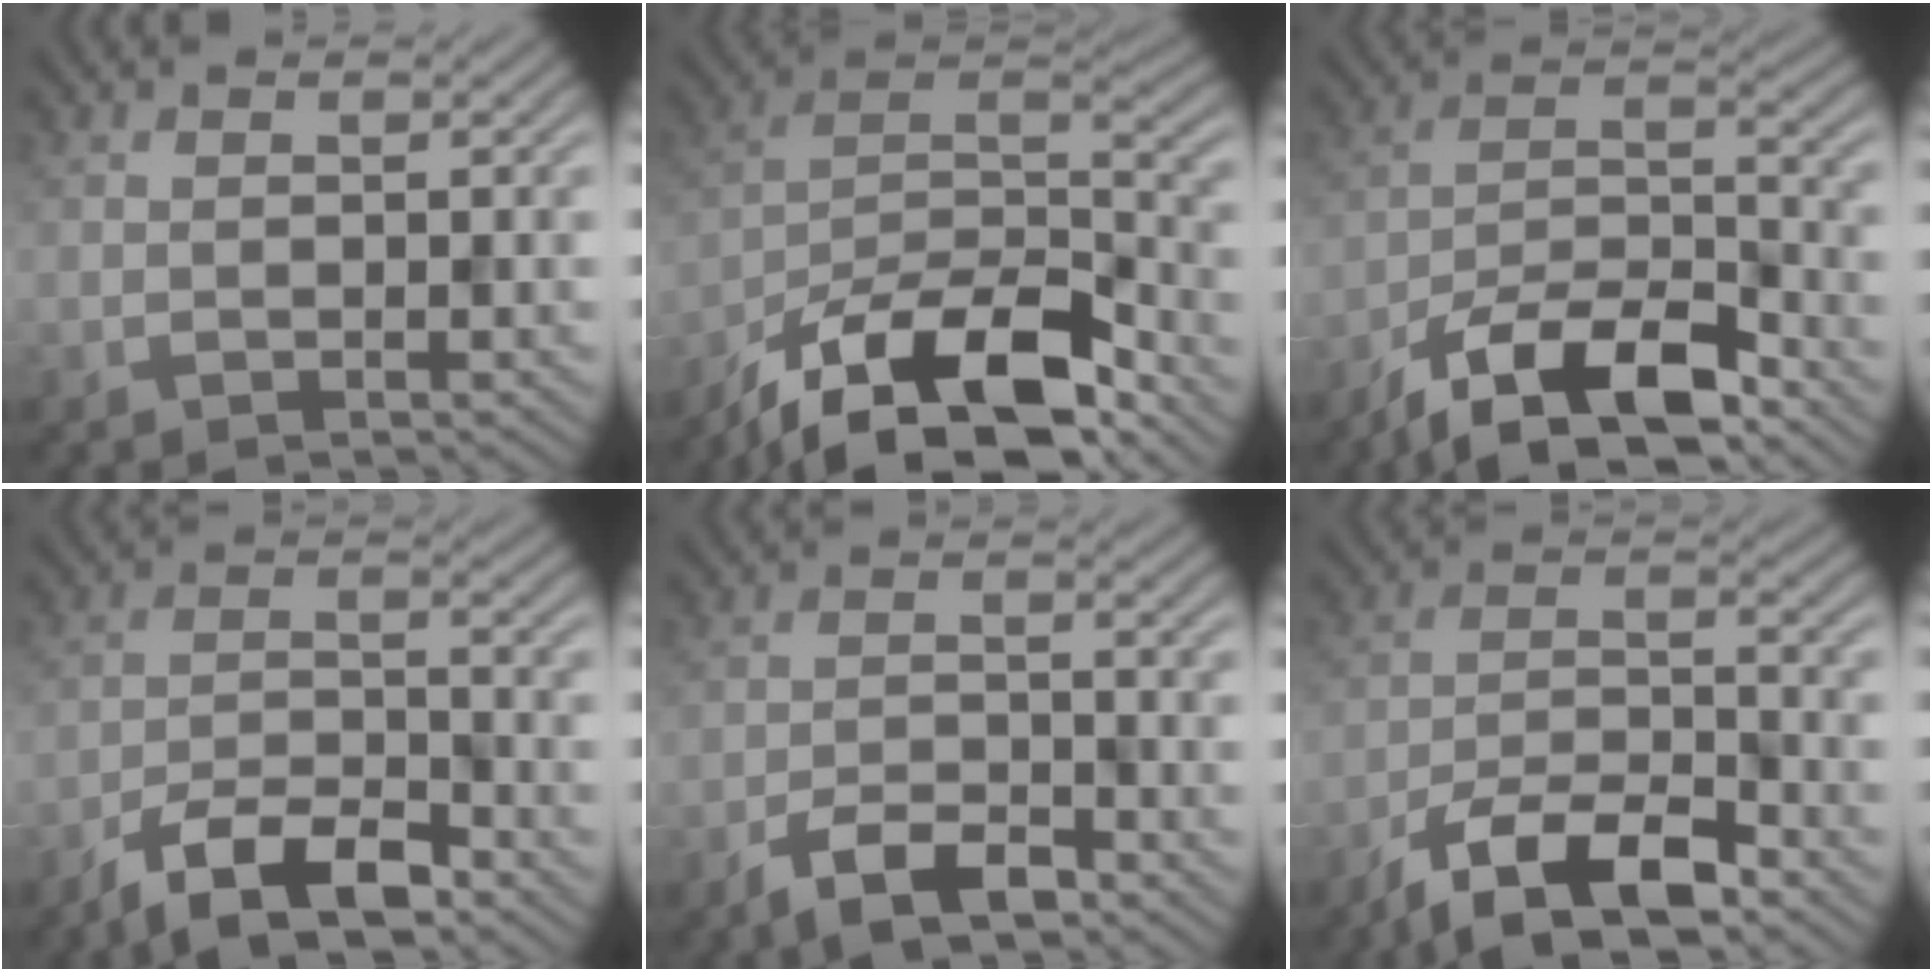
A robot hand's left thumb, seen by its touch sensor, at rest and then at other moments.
{"total": 15.9, "force": [-11.8, 5.2, 9.2], "torque": [-0.195, -0.011, -0.209]}
{"total": 11.9, "force": [-8.6, 3.9, 7.2], "torque": [-0.131, 0.000, -0.177]}
{"total": 7.6, "force": [-5.7, 2.3, 4.5], "torque": [-0.081, 0.001, -0.117]}
{"total": 4.9, "force": [-3.6, 1.7, 2.9], "torque": [-0.052, 0.002, -0.073]}
{"total": 9.7, "force": [-6.9, 3.1, 6.0], "torque": [-0.105, -0.001, -0.141]}